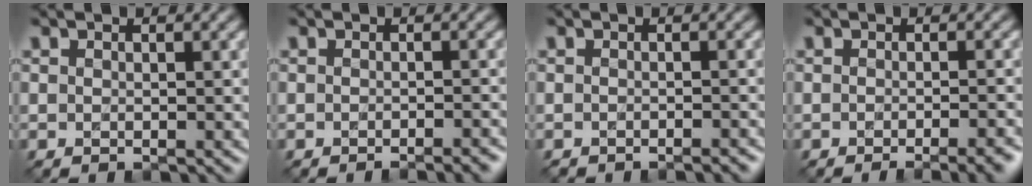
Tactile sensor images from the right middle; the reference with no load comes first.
{"total": 2.0, "force": [-1.6, 0.3, 1.2], "torque": [-0.005, 0.002, -0.024]}
{"total": 1.7, "force": [-1.6, 0.2, 0.3], "torque": [0.005, -0.002, -0.020]}
{"total": 4.2, "force": [-2.6, 1.2, 3.1], "torque": [-0.027, 0.008, -0.029]}